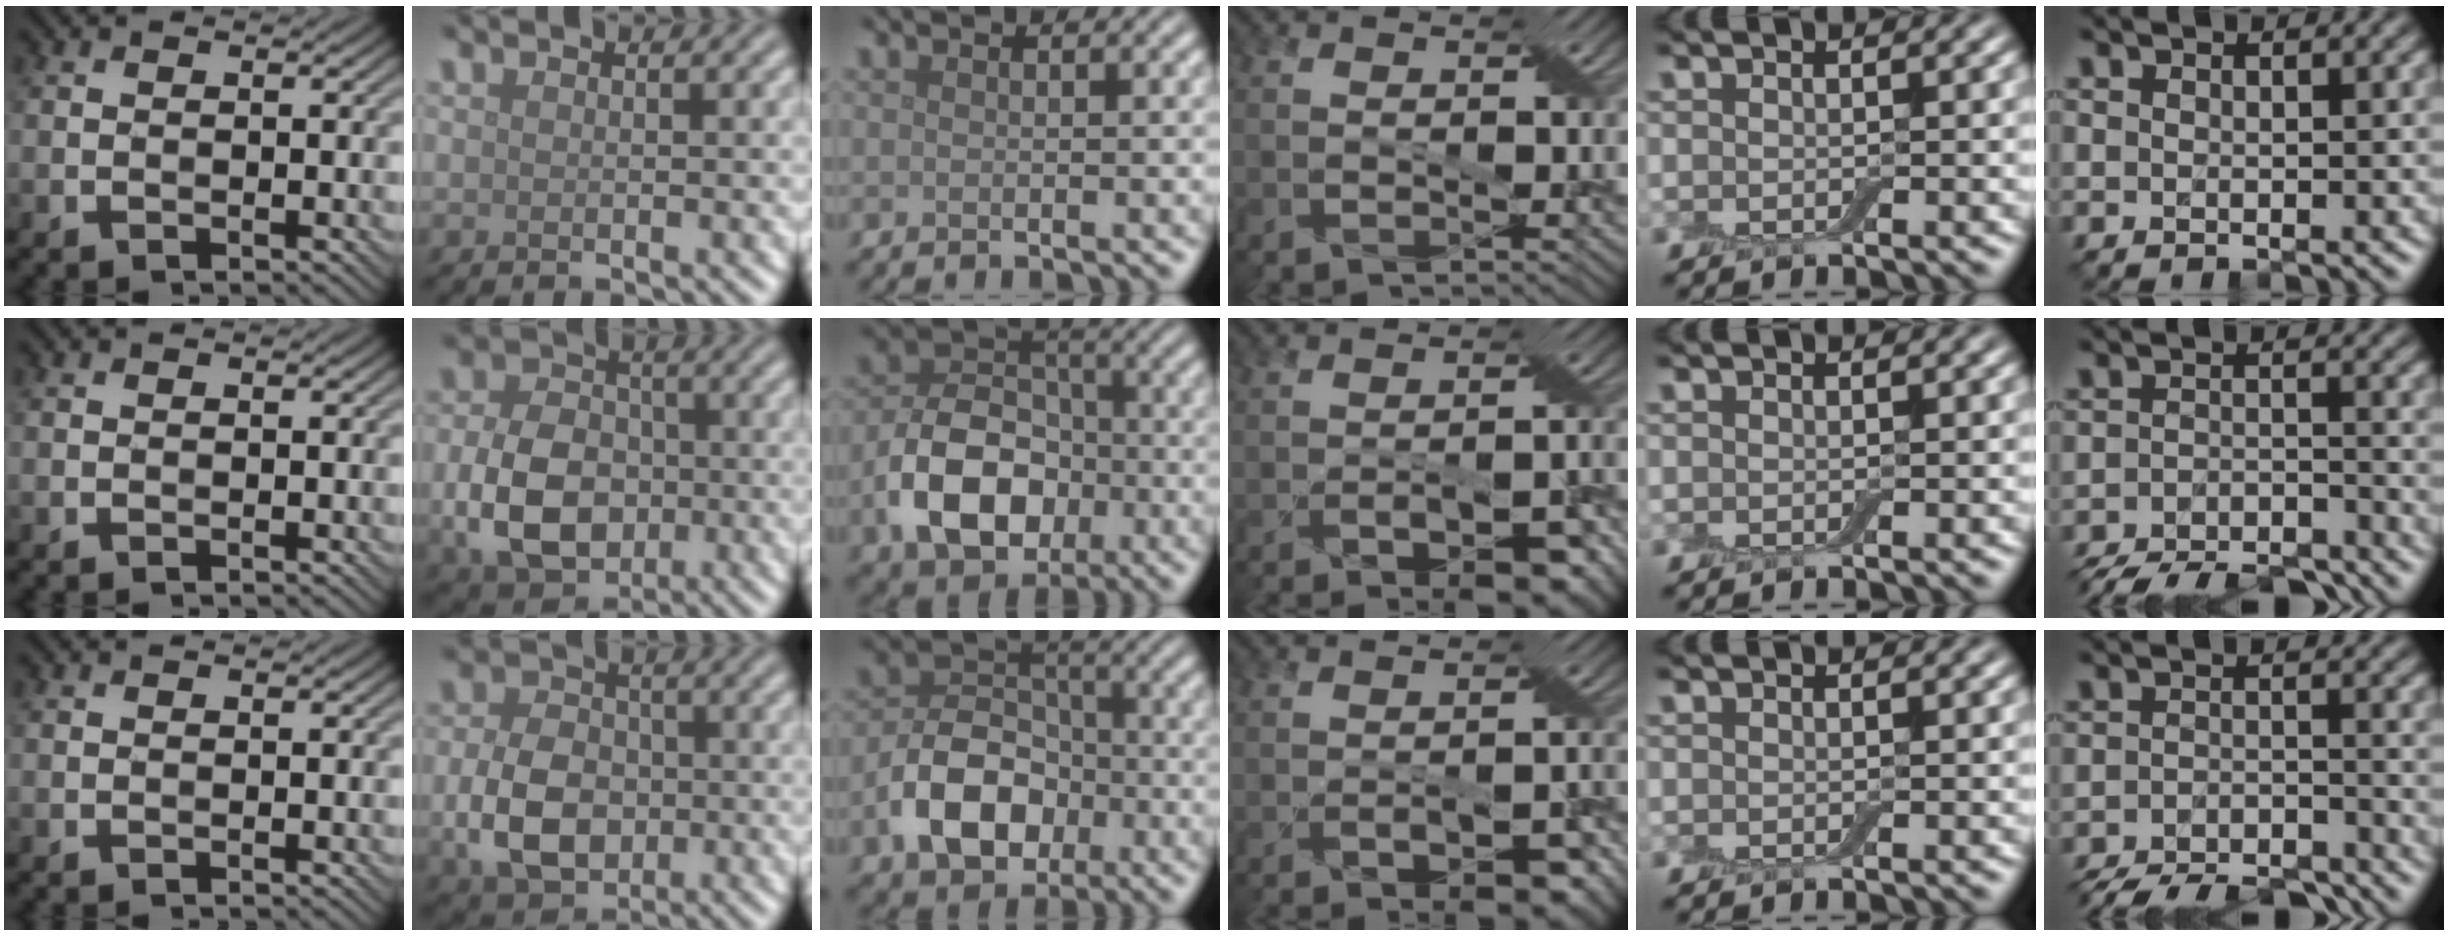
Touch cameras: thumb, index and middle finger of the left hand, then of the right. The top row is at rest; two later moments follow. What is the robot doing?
{"motion": "fold", "object": "apron"}